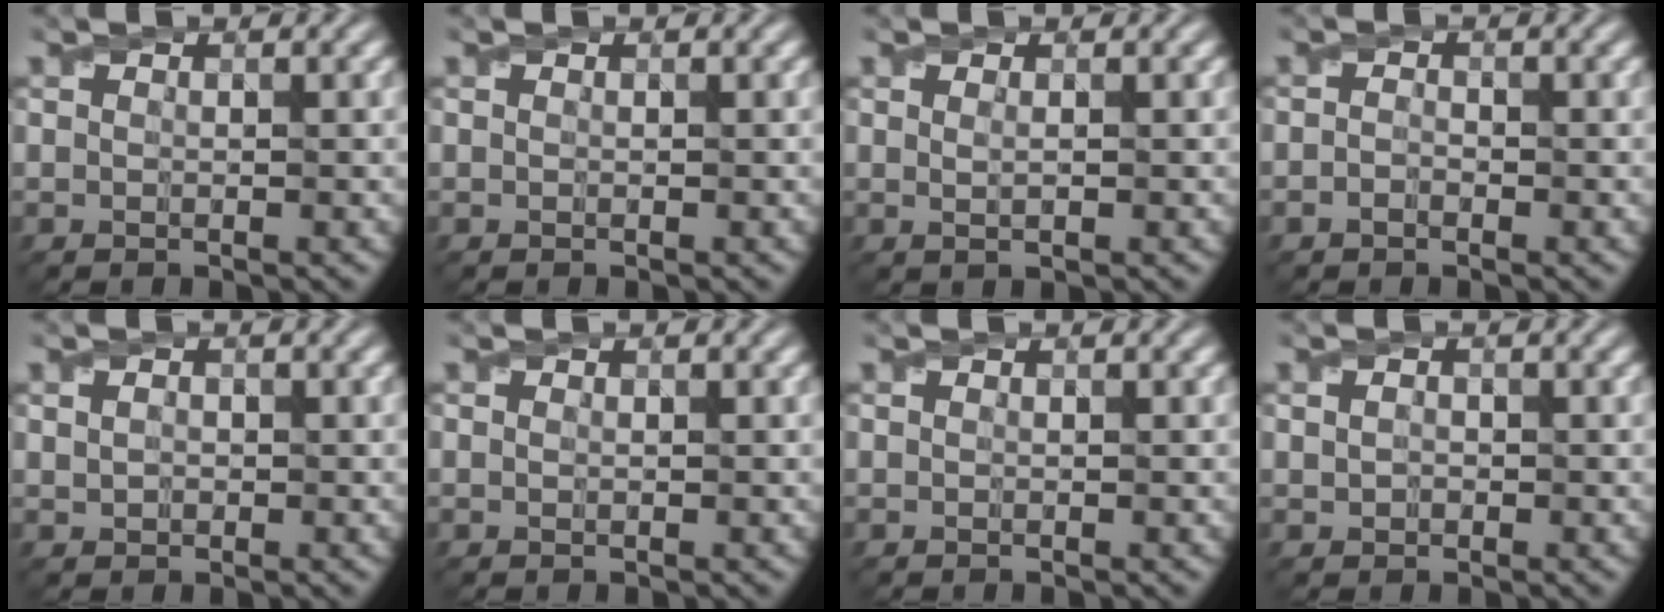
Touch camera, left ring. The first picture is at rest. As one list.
[{"total": 0.0}, {"total": 1.0, "force": [0.2, 0.3, 0.9], "torque": [-0.017, 0.000, 0.003]}, {"total": 0.9, "force": [-0.5, 0.6, 0.5], "torque": [-0.011, 0.000, -0.013]}, {"total": 1.3, "force": [0.3, 1.1, 0.7], "torque": [-0.015, 0.003, 0.006]}, {"total": 0.0}, {"total": 0.0}, {"total": 1.1, "force": [0.0, 0.9, 0.5], "torque": [-0.009, -0.001, 0.003]}]